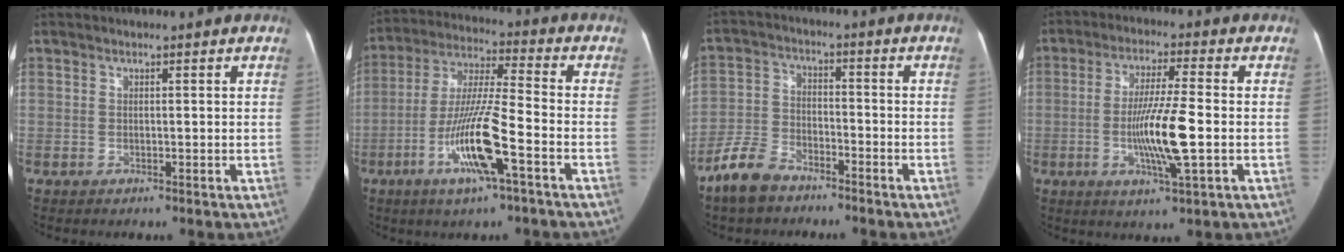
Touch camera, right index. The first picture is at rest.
{"total": 13.8, "force": [-5.5, 0.8, 12.6], "torque": [-0.253, -0.006, -0.102]}
{"total": 8.1, "force": [-6.2, 4.1, 3.2], "torque": [-0.084, 0.001, -0.119]}
{"total": 10.7, "force": [-1.9, 0.6, 10.5], "torque": [-0.197, -0.008, -0.038]}